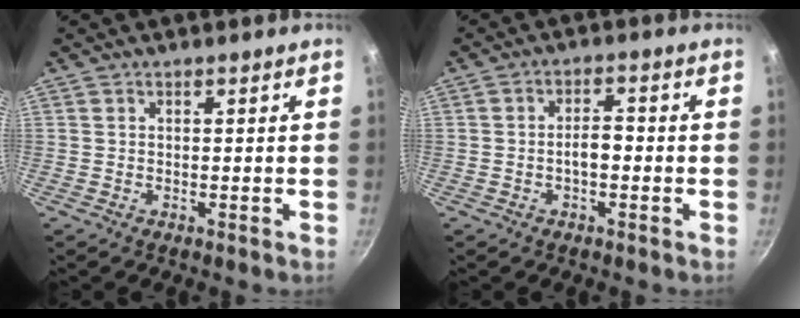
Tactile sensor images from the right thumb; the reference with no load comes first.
{"total": 3.6, "force": [-1.0, 1.8, 3.0], "torque": [-0.039, 0.021, -0.018]}